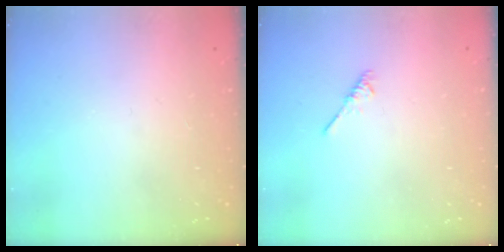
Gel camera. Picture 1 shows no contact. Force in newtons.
{"total": 1.9, "press": 1.8, "slide": 0.5}